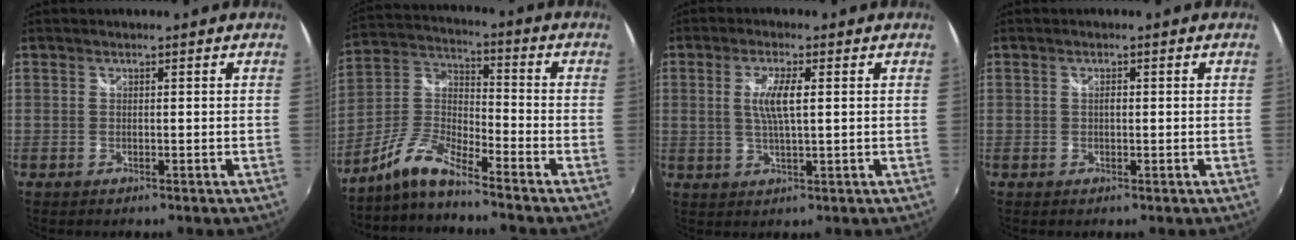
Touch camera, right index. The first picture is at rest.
{"total": 8.7, "force": [-7.2, 1.1, 4.8], "torque": [-0.120, 0.018, -0.152]}
{"total": 5.4, "force": [0.9, 1.0, 5.2], "torque": [-0.101, -0.001, 0.017]}
{"total": 0.8, "force": [0.0, 0.5, 0.7], "torque": [-0.011, 0.003, -0.001]}